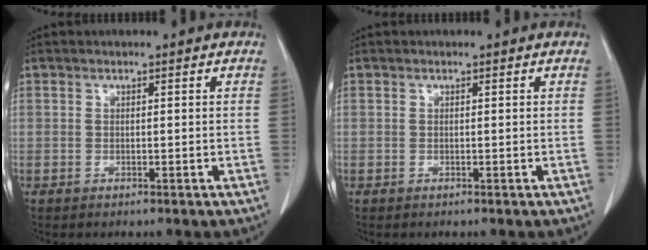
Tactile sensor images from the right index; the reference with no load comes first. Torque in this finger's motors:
{"motor_torque": [0.00, 0.00, 0.00, 0.00]}